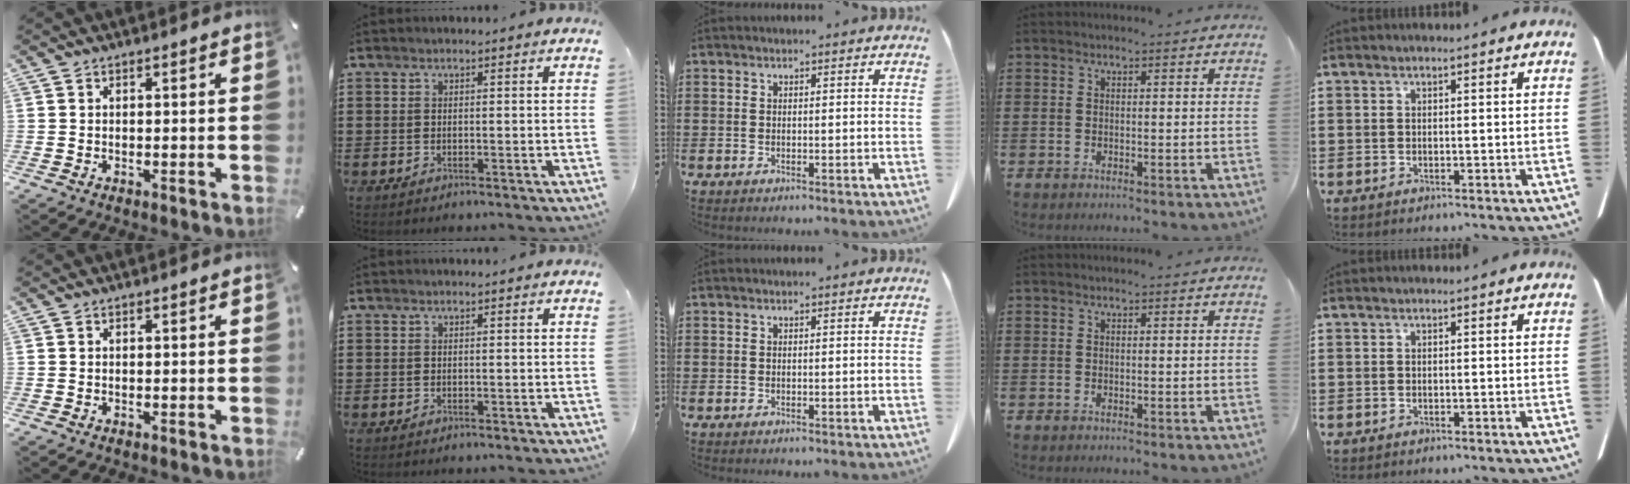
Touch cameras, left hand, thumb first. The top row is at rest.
{}